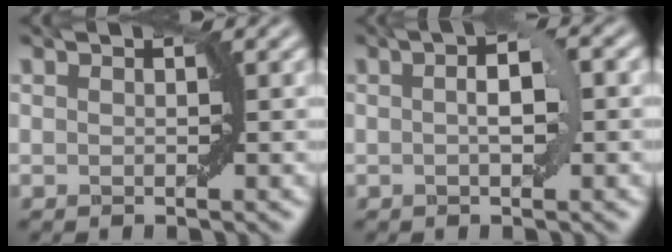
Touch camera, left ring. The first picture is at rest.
{"total": 3.2, "force": [0.3, 0.9, 3.0], "torque": [-0.048, 0.007, 0.002]}